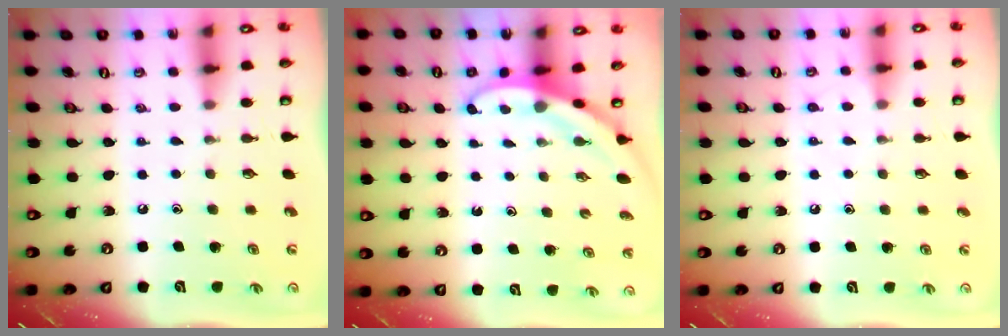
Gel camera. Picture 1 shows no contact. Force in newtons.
{"total": 3.5, "press": 3.5, "slide": 0.2}
{"total": 5.9, "press": 5.9, "slide": 0.8}